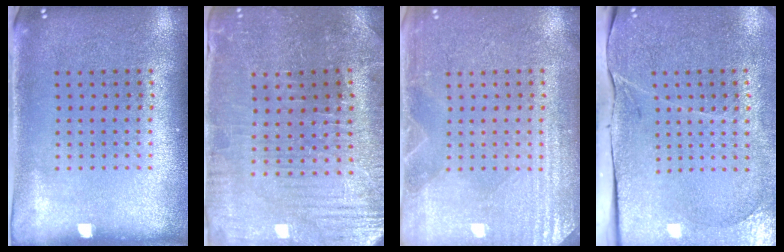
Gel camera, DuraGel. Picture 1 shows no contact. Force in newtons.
{"total": 1.6, "press": 1.6, "slide": 0.4}
{"total": 3.4, "press": 3.4, "slide": 0.5}
{"total": 3.4, "press": 3.3, "slide": 0.9}